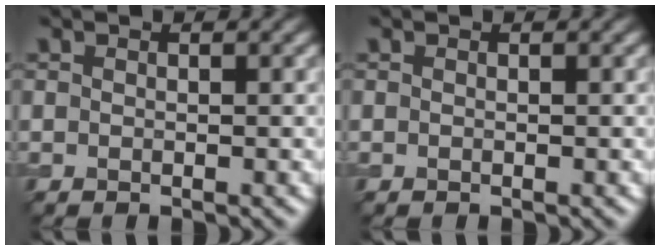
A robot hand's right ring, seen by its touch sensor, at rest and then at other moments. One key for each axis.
{"total": 0.0}